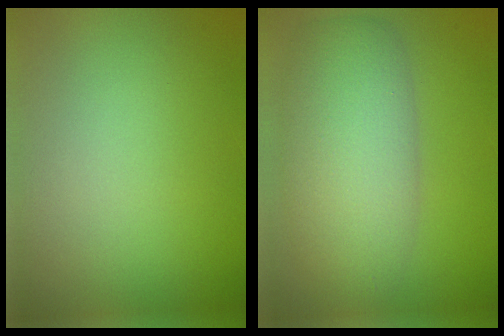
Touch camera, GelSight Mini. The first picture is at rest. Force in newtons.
{"total": 7.5, "press": 7.5, "slide": 0.2}